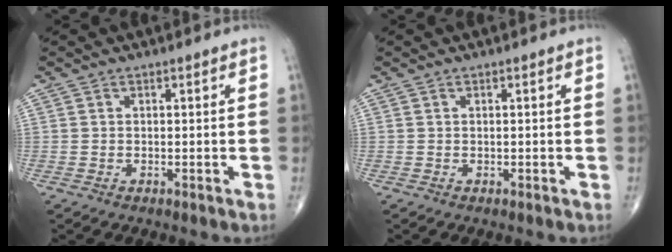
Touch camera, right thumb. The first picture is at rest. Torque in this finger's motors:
{"motor_torque": [0.00, 0.00, 0.00, 0.00, 0.00]}